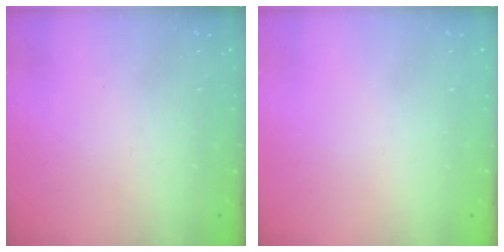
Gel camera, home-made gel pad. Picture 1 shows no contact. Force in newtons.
{"total": 0.0}